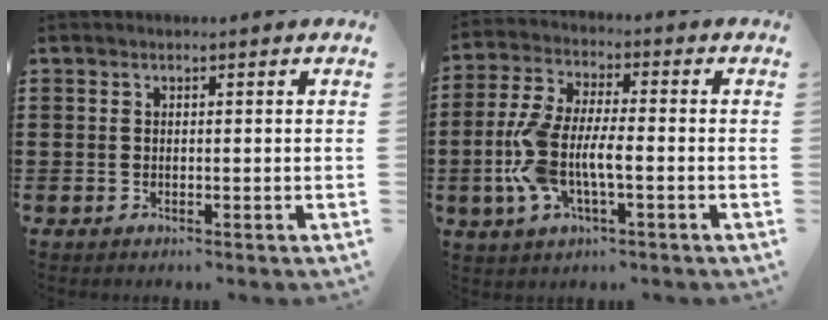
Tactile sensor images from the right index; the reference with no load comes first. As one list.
[{"total": 8.1, "force": [-2.1, 3.2, 7.1], "torque": [-0.185, -0.017, -0.051]}]